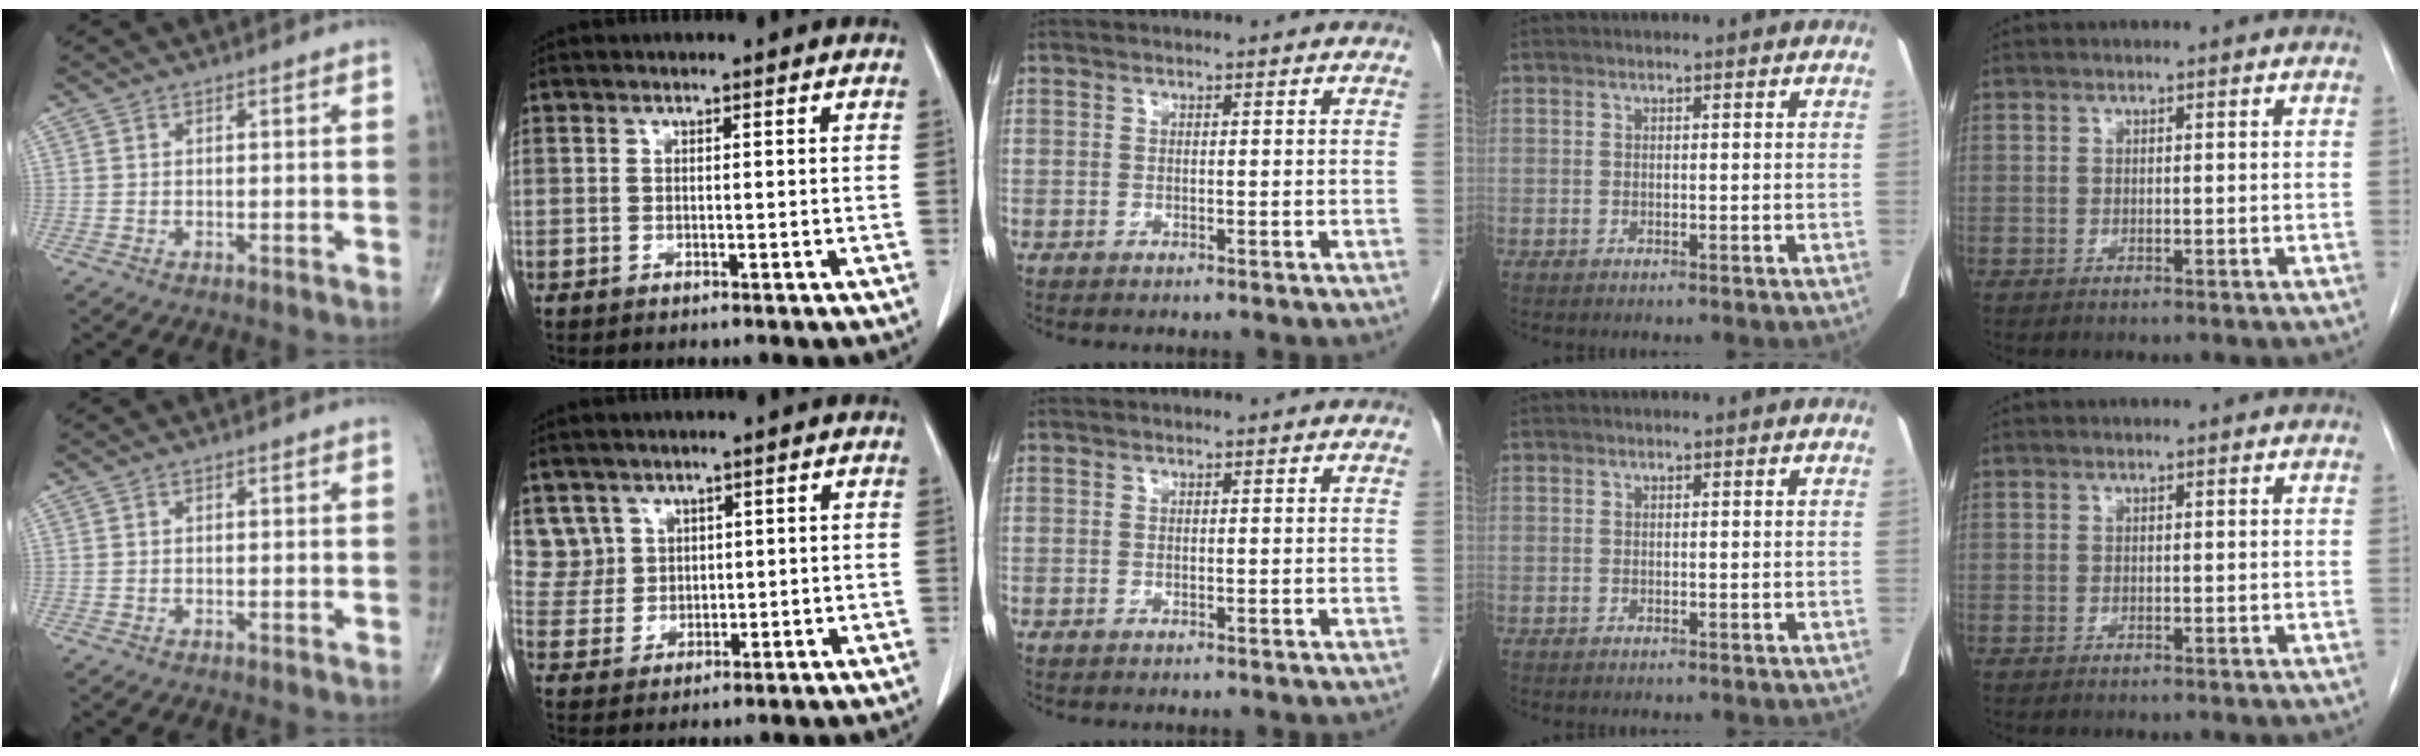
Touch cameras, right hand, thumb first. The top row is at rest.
{"index": {"total": 5.6, "force": [3.1, 4.6, -0.4], "torque": [0.015, 0.008, 0.068]}}